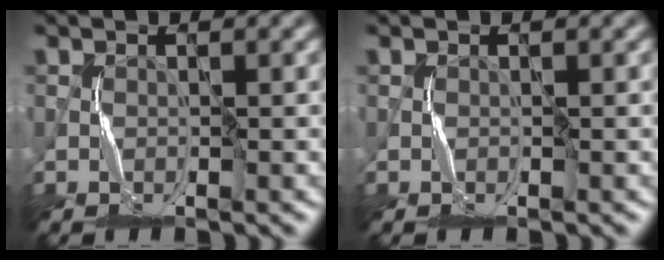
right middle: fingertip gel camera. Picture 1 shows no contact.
{"total": 0.0}